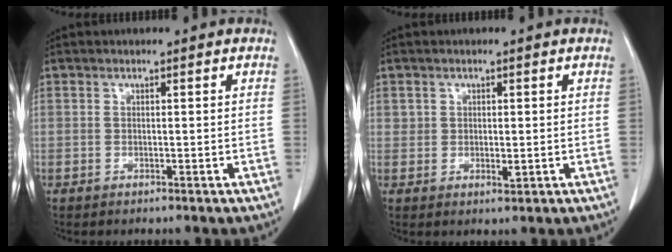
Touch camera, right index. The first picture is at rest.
{"total": 1.9, "force": [0.2, 1.3, 1.3], "torque": [-0.017, -0.004, 0.005]}